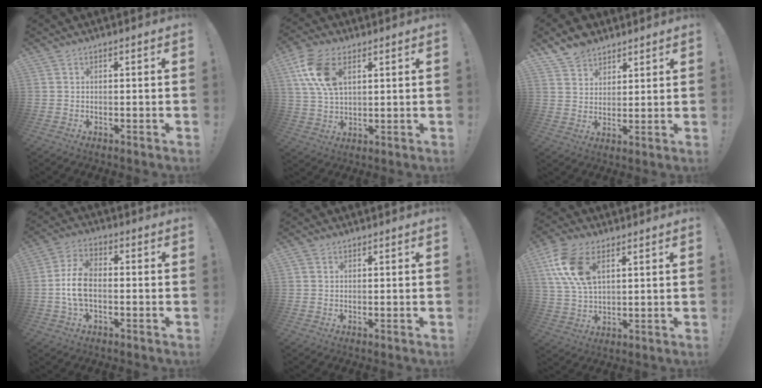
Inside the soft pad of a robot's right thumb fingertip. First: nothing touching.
{"total": 12.4, "force": [5.2, 7.1, 8.7], "torque": [-0.177, -0.006, 0.097]}
{"total": 7.2, "force": [5.9, 4.1, 1.1], "torque": [-0.021, -0.041, 0.114]}
{"total": 9.2, "force": [-1.5, 5.2, 7.5], "torque": [-0.160, 0.010, -0.022]}
{"total": 1.0, "force": [0.6, 0.7, 0.2], "torque": [-0.004, 0.000, 0.012]}
{"total": 13.2, "force": [5.6, 7.4, 9.3], "torque": [-0.205, -0.009, 0.107]}